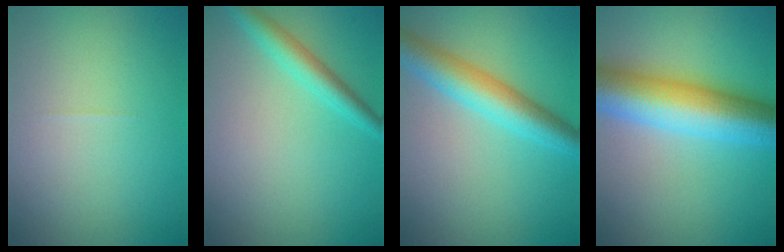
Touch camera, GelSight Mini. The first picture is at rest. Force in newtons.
{"total": 2.8, "press": 2.8, "slide": 0.1}
{"total": 5.2, "press": 5.2, "slide": 0.1}
{"total": 10.2, "press": 10.2, "slide": 0.1}